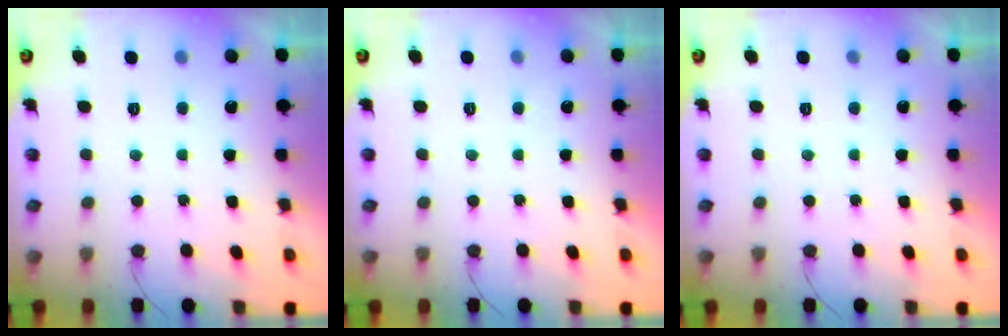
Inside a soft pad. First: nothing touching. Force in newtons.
{"total": 1.7, "press": 1.7, "slide": 0.1}
{"total": 1.9, "press": 1.9, "slide": 0.1}